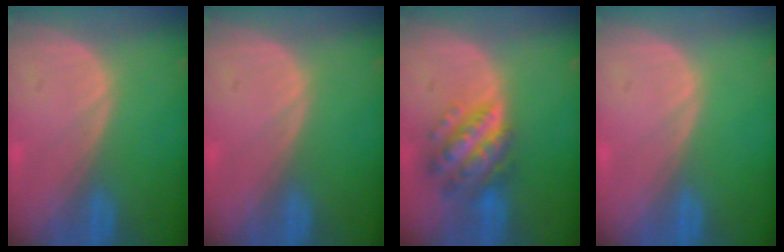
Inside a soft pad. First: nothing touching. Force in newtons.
{"total": 0.0}
{"total": 7.5, "press": 7.5, "slide": 0.5}
{"total": 0.0}